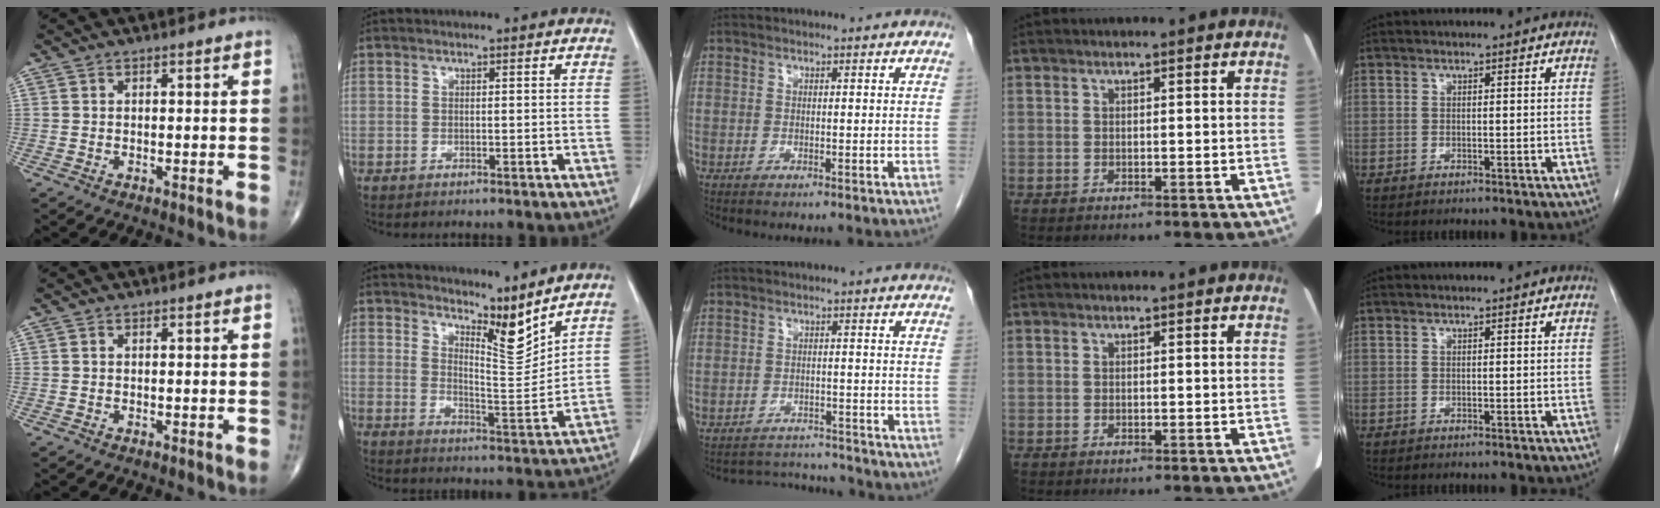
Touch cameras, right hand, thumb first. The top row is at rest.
{"index": {"total": 7.2, "force": [6.4, 0.6, 3.4], "torque": [-0.055, -0.023, 0.111]}, "middle": {"total": 5.4, "force": [-5.1, 0.5, -1.5], "torque": [0.020, 0.011, -0.078]}}